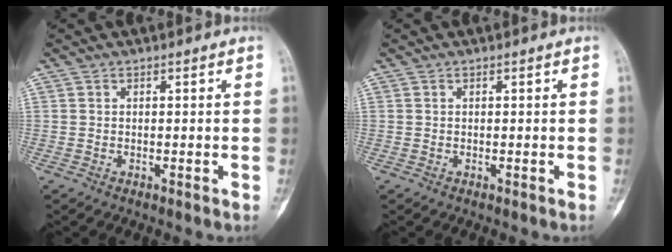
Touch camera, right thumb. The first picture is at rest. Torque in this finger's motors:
{"motor_torque": [0.37, -0.10, 0.03, -0.03, 0.02]}